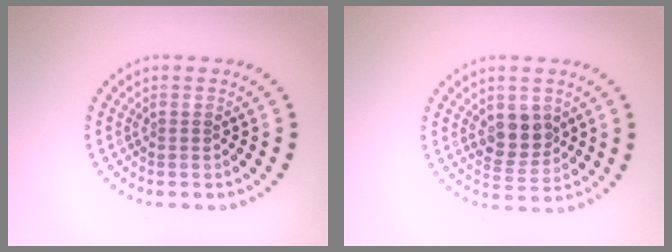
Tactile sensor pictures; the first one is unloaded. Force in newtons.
{"total": 3.4, "press": 3.3, "slide": 0.9}